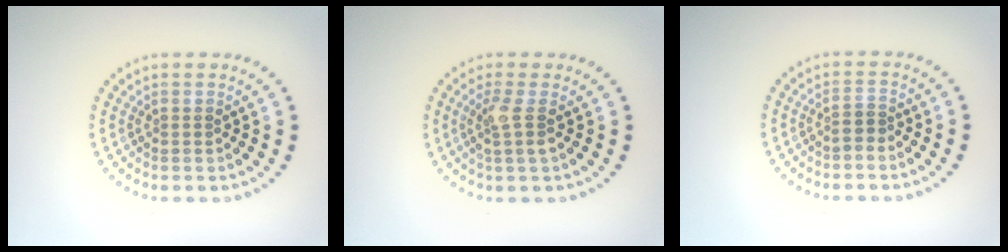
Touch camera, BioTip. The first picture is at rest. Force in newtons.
{"total": 2.0, "press": 1.6, "slide": 1.2}
{"total": 1.0, "press": 0.7, "slide": 0.7}